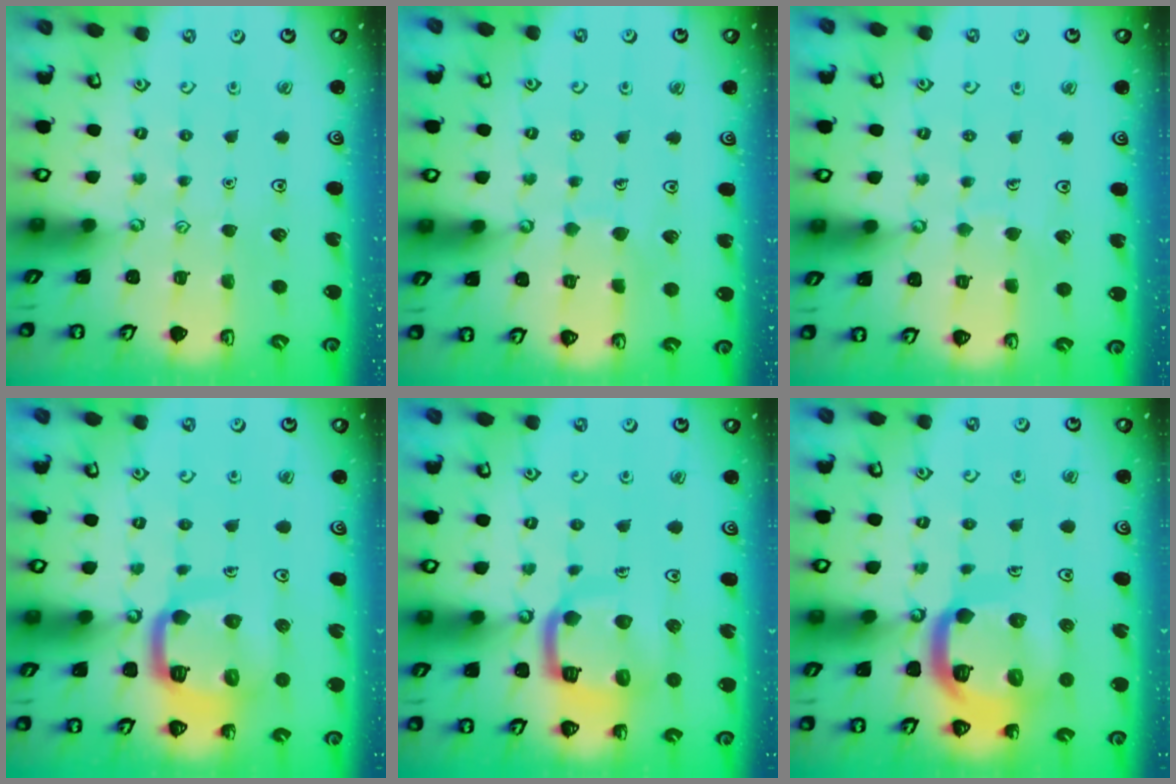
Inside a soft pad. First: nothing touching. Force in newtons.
{"total": 4.6, "press": 4.6, "slide": 0.3}
{"total": 5.2, "press": 5.2, "slide": 0.3}
{"total": 13.5, "press": 13.4, "slide": 1.5}
{"total": 12.8, "press": 12.7, "slide": 1.3}
{"total": 17.4, "press": 17.3, "slide": 1.9}